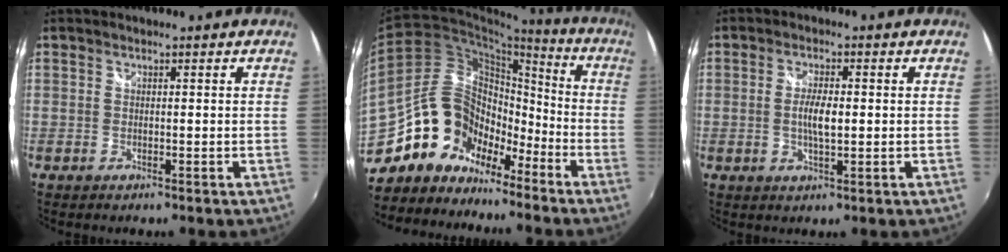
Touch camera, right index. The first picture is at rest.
{"total": 16.8, "force": [-11.9, 10.3, 5.9], "torque": [-0.116, 0.027, -0.211]}
{"total": 4.1, "force": [-0.1, 1.2, 3.9], "torque": [-0.073, -0.002, -0.003]}